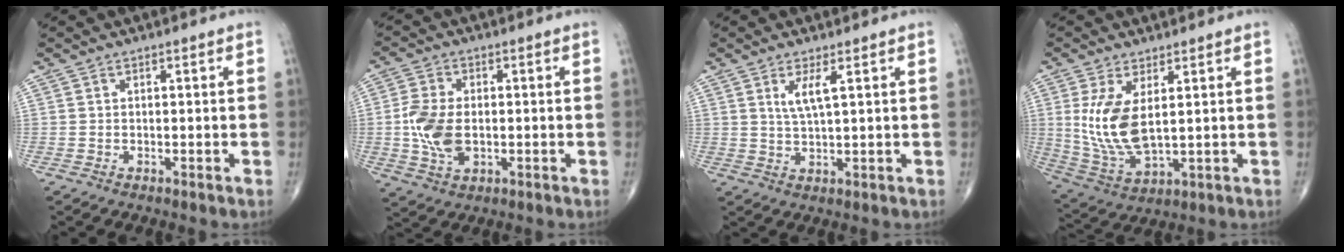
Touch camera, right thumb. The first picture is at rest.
{"total": 9.1, "force": [-0.7, 5.5, 7.2], "torque": [-0.149, 0.001, -0.011]}
{"total": 3.9, "force": [1.6, 0.6, 3.5], "torque": [-0.075, -0.014, 0.036]}
{"total": 11.1, "force": [2.1, 5.0, 9.7], "torque": [-0.202, -0.020, 0.058]}